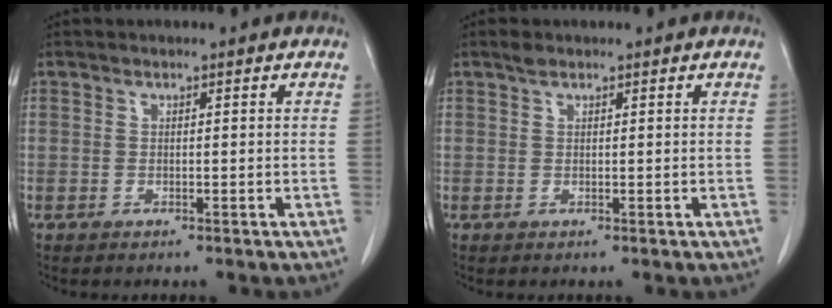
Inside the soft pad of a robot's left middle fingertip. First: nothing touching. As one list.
[{"total": 0.8, "force": [0.7, 0.3, 0.4], "torque": [-0.013, 0.007, 0.014]}]